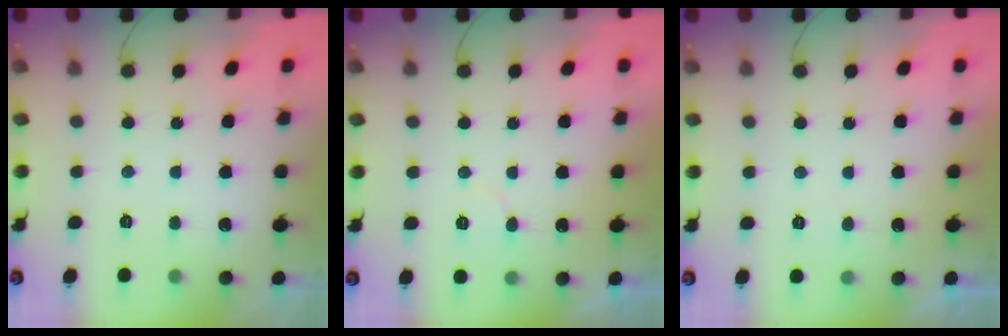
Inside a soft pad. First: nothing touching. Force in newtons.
{"total": 5.3, "press": 5.3, "slide": 0.4}
{"total": 2.3, "press": 2.3, "slide": 0.2}